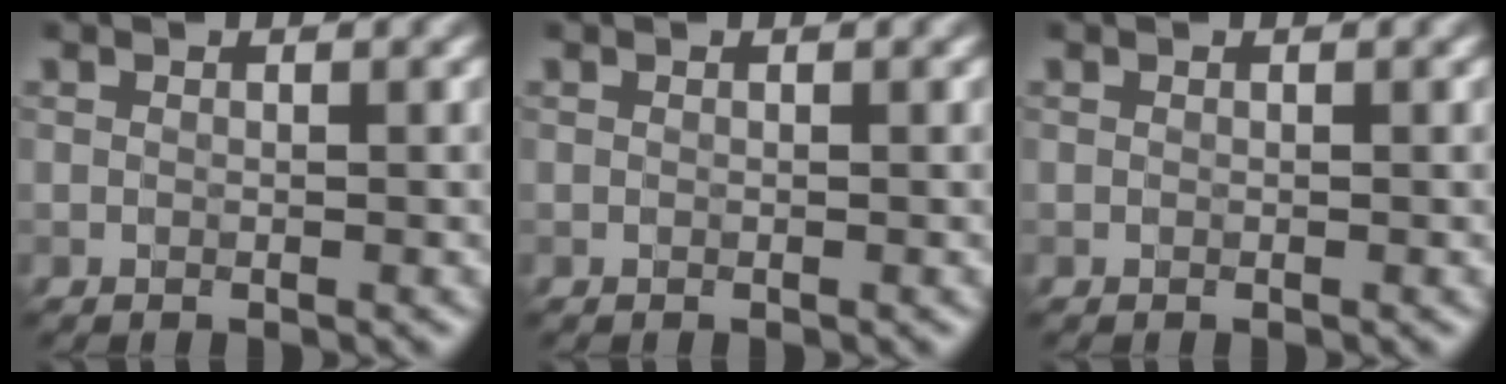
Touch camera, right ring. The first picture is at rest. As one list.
[{"total": 0.0}, {"total": 0.0}]